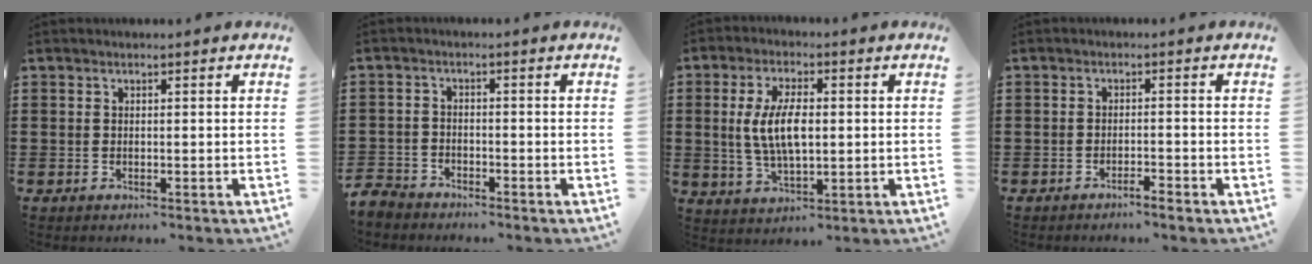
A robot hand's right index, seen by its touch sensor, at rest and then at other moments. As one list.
[{"total": 3.0, "force": [-2.8, 0.9, 0.0], "torque": [-0.020, -0.005, -0.066]}, {"total": 7.9, "force": [0.4, 3.3, 7.1], "torque": [-0.156, 0.004, 0.000]}, {"total": 1.8, "force": [-1.6, -0.1, 0.7], "torque": [-0.013, 0.000, -0.031]}]